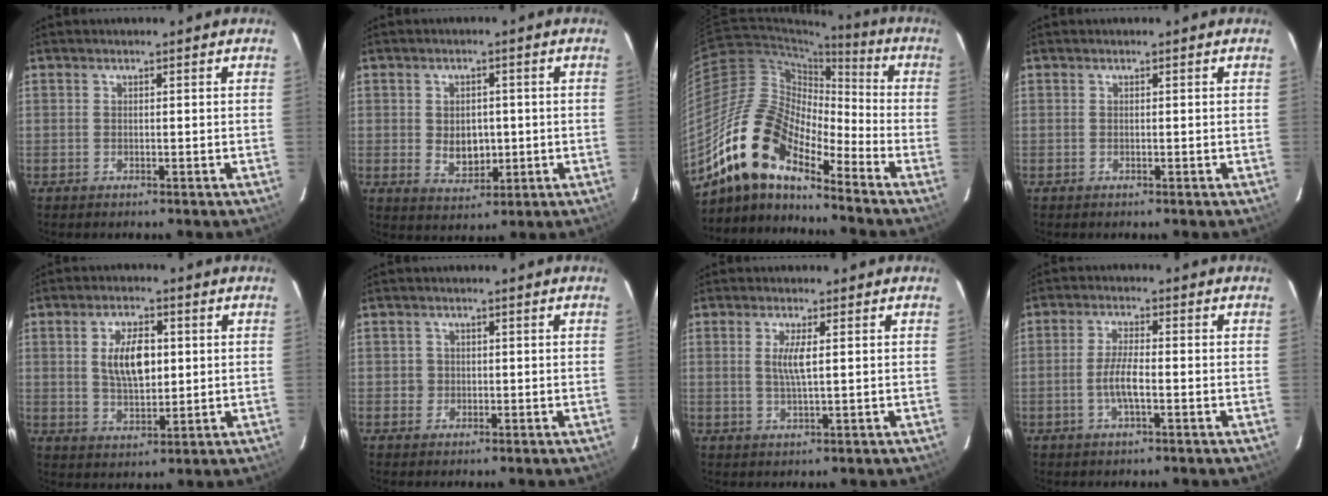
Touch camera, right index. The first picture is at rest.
{"total": 6.0, "force": [-0.4, 4.4, 4.0], "torque": [-0.071, -0.005, 0.006]}
{"total": 15.7, "force": [-12.0, 5.3, 8.6], "torque": [-0.145, -0.003, -0.241]}
{"total": 0.0}
{"total": 8.5, "force": [1.5, 4.2, 7.3], "torque": [-0.133, 0.005, 0.031]}
{"total": 1.6, "force": [-0.3, 1.6, 0.1], "torque": [-0.001, 0.002, -0.002]}
{"total": 3.4, "force": [0.6, 0.2, 3.4], "torque": [-0.066, -0.004, 0.011]}
{"total": 4.8, "force": [-1.5, 1.0, 4.4], "torque": [-0.091, -0.001, -0.028]}